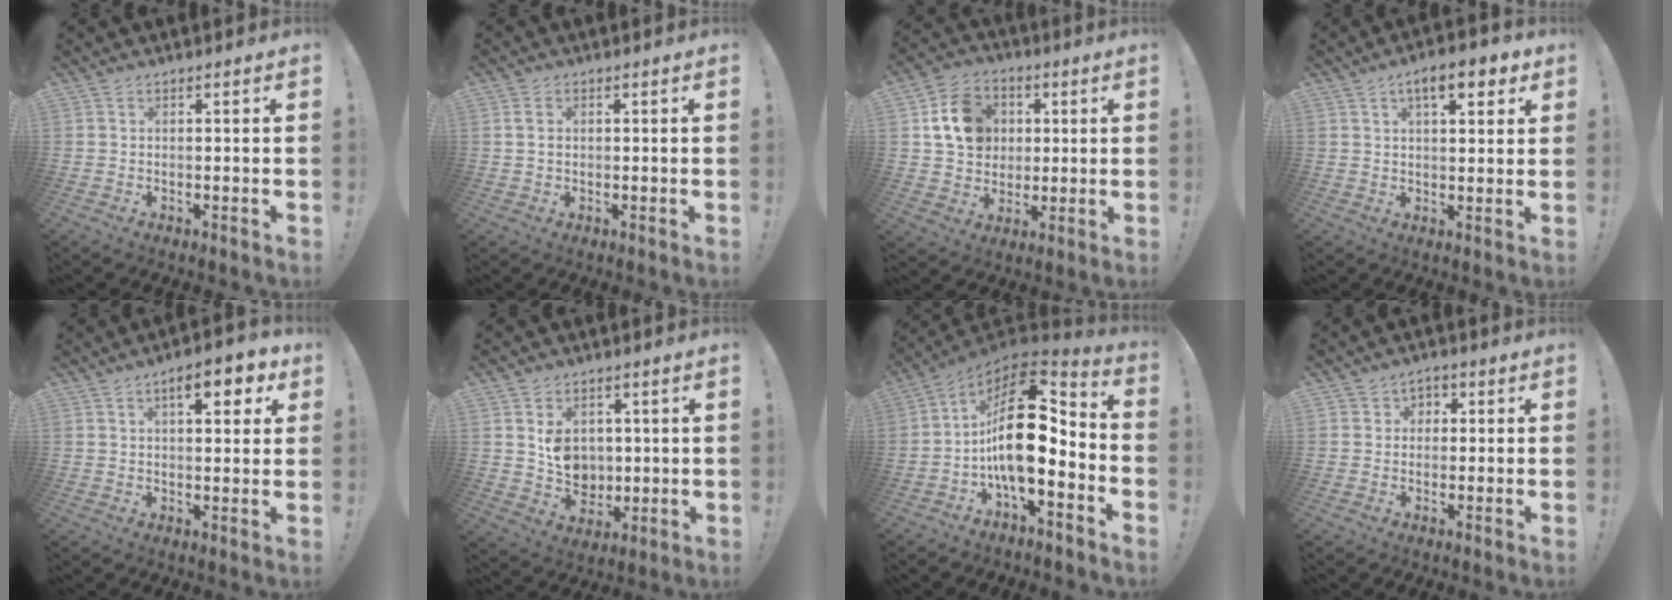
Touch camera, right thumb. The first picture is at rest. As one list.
[{"total": 2.2, "force": [0.5, 1.7, 1.3], "torque": [-0.023, 0.006, 0.007]}, {"total": 14.3, "force": [3.6, 12.0, 7.0], "torque": [-0.094, 0.002, 0.079]}, {"total": 8.7, "force": [4.3, 3.3, 6.8], "torque": [-0.088, -0.011, 0.068]}, {"total": 8.6, "force": [3.8, 3.4, 6.9], "torque": [-0.082, -0.009, 0.057]}, {"total": 8.5, "force": [1.8, 7.5, 3.6], "torque": [-0.041, -0.011, 0.042]}, {"total": 20.0, "force": [-0.2, 9.7, 17.5], "torque": [-0.294, 0.005, 0.001]}, {"total": 3.1, "force": [-0.6, 3.0, 0.7], "torque": [-0.012, 0.008, -0.012]}]